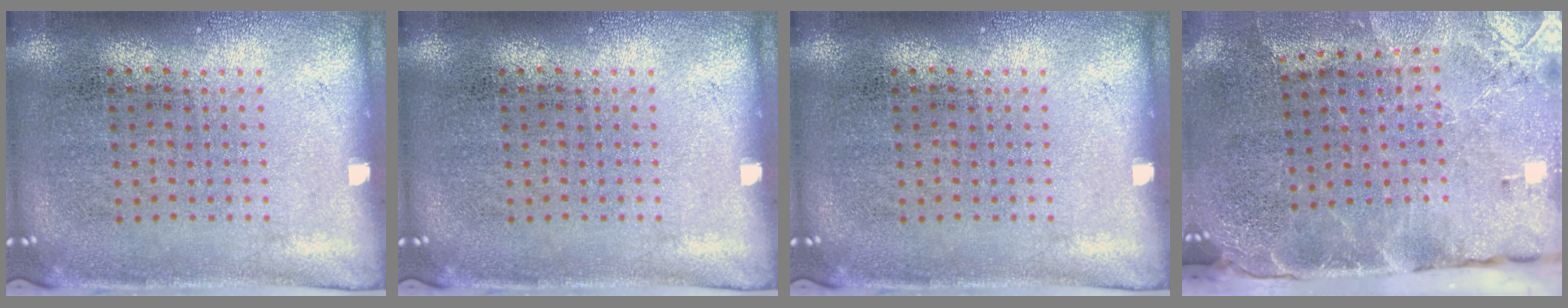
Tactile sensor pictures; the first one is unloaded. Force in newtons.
{"total": 0.0}
{"total": 0.0}
{"total": 4.0, "press": 3.2, "slide": 2.4}